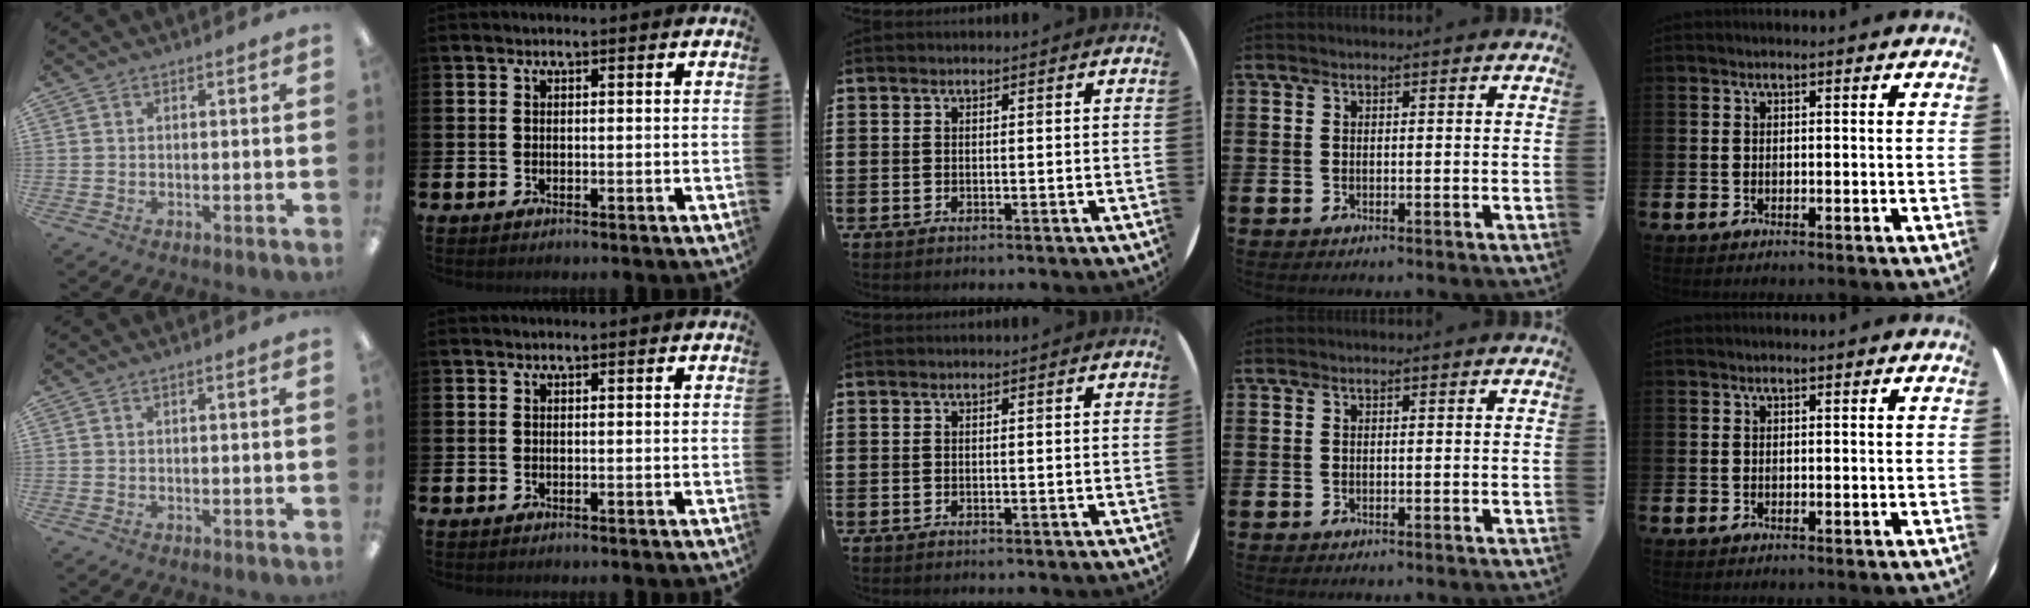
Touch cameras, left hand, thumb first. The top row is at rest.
{"thumb": {"total": 0.5, "force": [0.2, 0.0, 0.4], "torque": [-0.008, 0.000, 0.004]}}